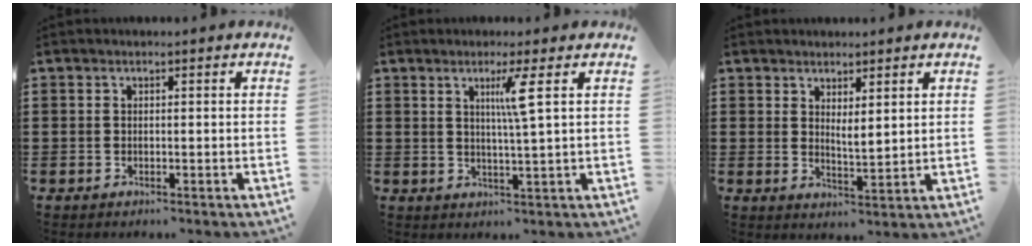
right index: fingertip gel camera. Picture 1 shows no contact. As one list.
[{"total": 4.3, "force": [1.5, -0.8, 3.9], "torque": [-0.079, -0.008, 0.020]}, {"total": 2.2, "force": [1.9, 0.5, 1.2], "torque": [-0.020, 0.000, 0.032]}]